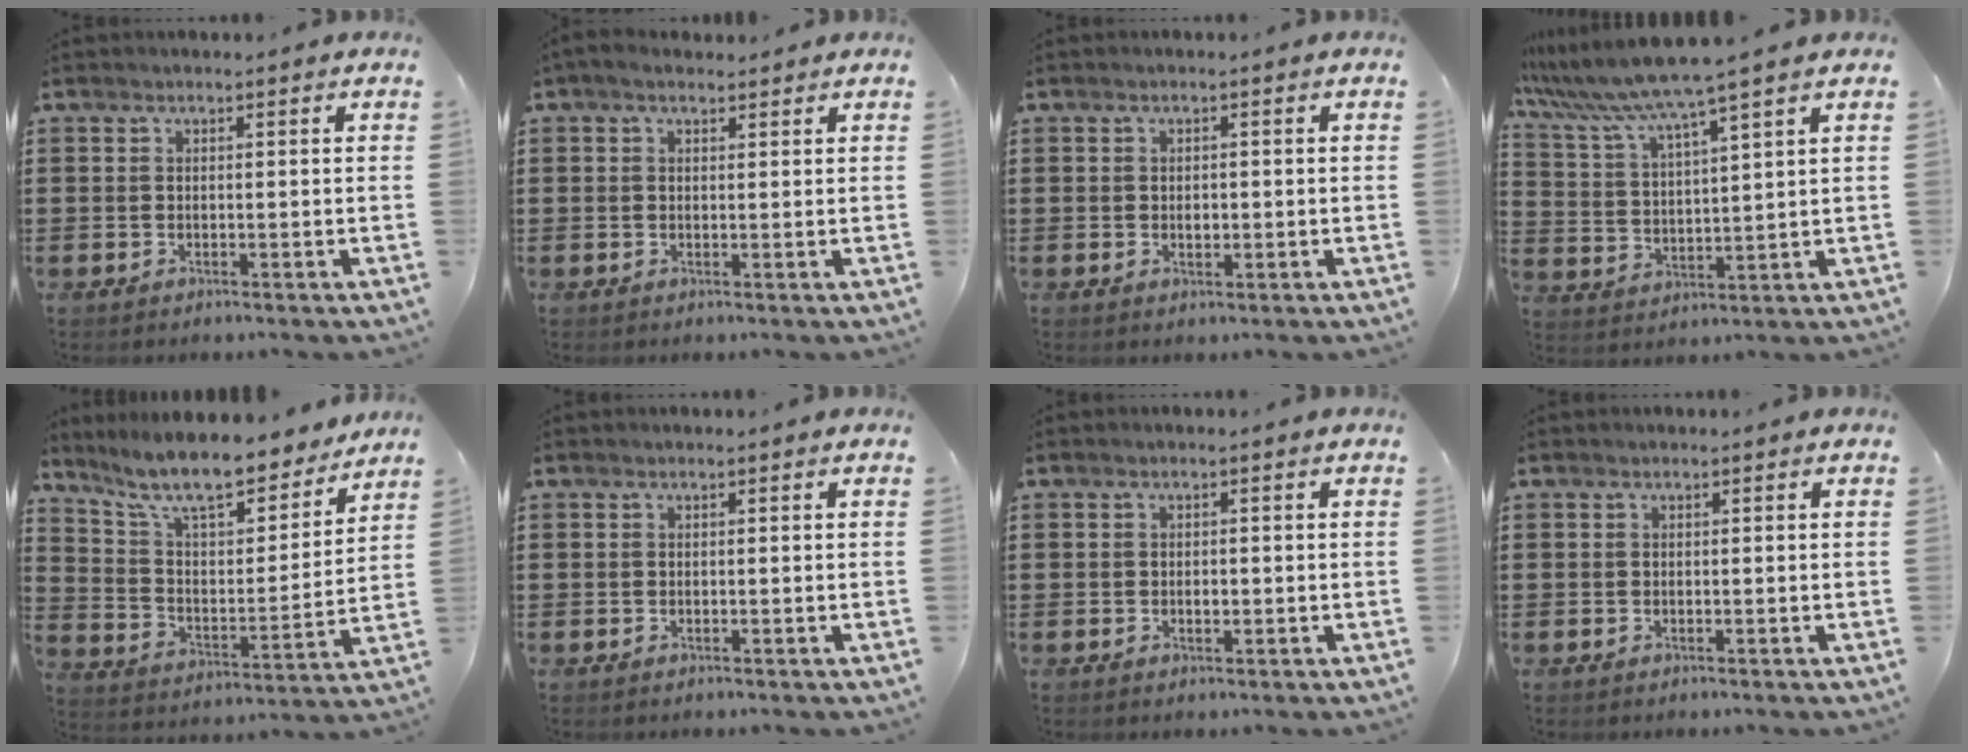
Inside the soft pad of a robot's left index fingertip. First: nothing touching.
{"total": 1.5, "force": [1.0, 0.6, 0.9], "torque": [-0.019, 0.005, 0.020]}
{"total": 0.9, "force": [0.1, 0.7, 0.5], "torque": [-0.012, 0.008, 0.001]}
{"total": 7.6, "force": [6.3, -0.9, 4.0], "torque": [-0.102, -0.040, 0.106]}
{"total": 10.8, "force": [9.3, 1.4, 5.2], "torque": [-0.137, -0.053, 0.161]}
{"total": 0.0}
{"total": 0.6, "force": [0.1, 0.5, 0.4], "torque": [-0.009, 0.006, 0.000]}
{"total": 0.0}